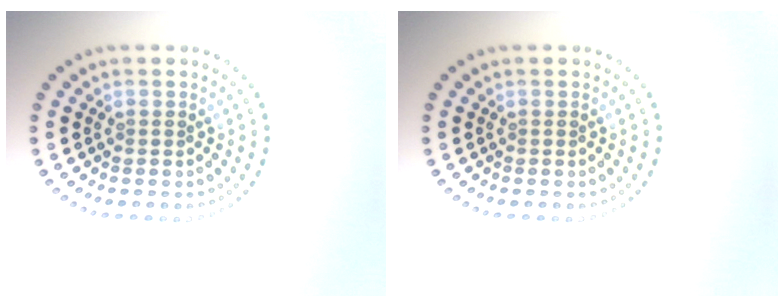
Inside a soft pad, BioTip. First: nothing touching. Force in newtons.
{"total": 0.0}